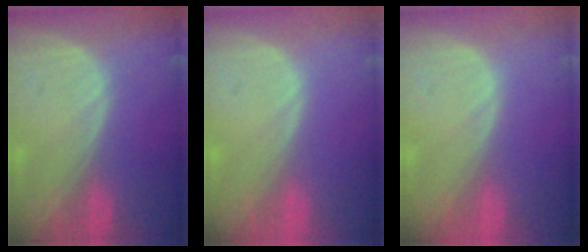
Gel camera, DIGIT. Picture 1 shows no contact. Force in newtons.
{"total": 0.0}
{"total": 0.0}